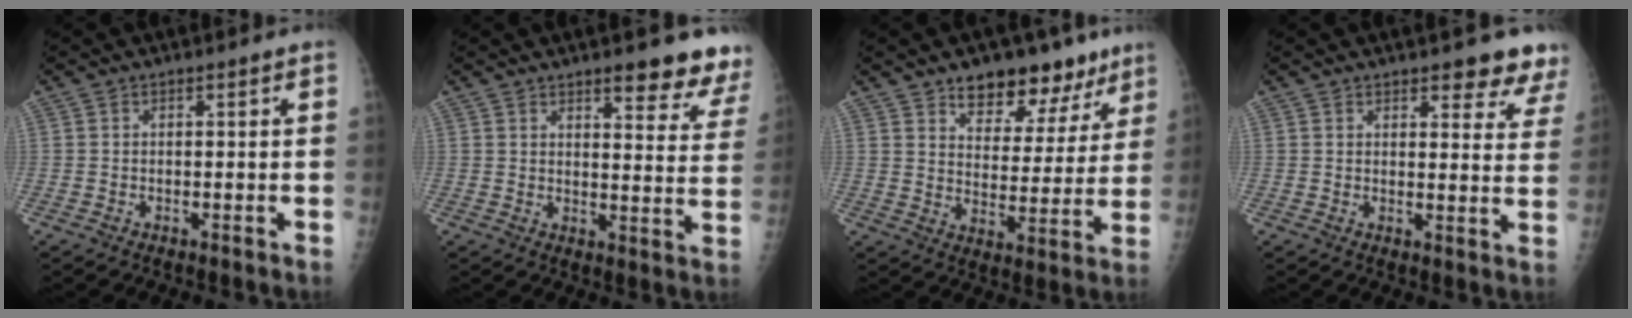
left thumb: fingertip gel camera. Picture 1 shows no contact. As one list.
[{"total": 12.2, "force": [9.7, 3.3, 6.6], "torque": [-0.037, -0.054, 0.101]}, {"total": 14.1, "force": [9.9, 7.6, 6.6], "torque": [-0.030, -0.049, 0.146]}, {"total": 8.4, "force": [6.9, 2.9, 3.7], "torque": [-0.006, -0.037, 0.063]}]